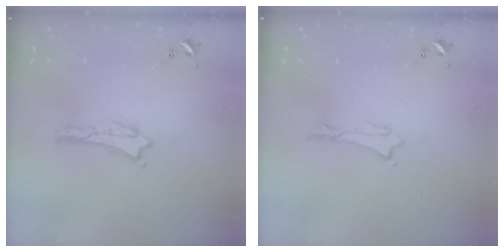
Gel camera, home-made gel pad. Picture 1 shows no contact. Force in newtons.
{"total": 0.0}